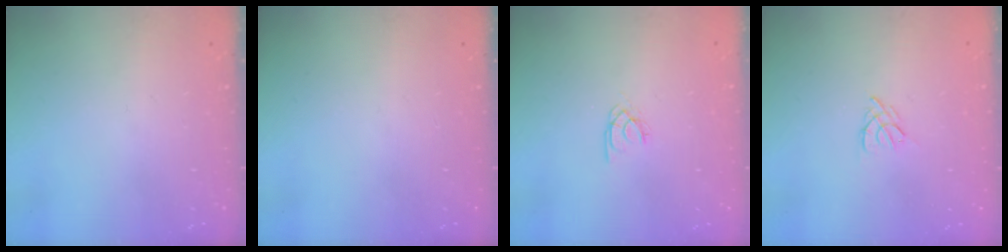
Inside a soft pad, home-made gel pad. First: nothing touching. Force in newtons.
{"total": 0.0}
{"total": 2.0, "press": 2.0, "slide": 0.2}
{"total": 3.6, "press": 3.5, "slide": 0.7}